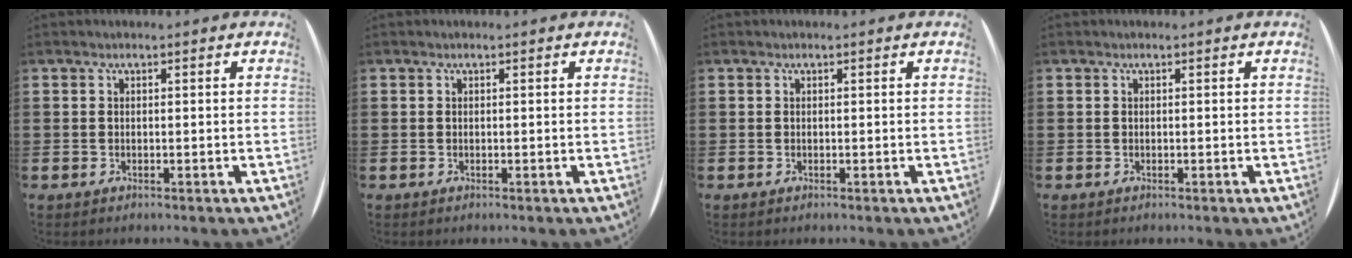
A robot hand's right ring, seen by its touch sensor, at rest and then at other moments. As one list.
[{"total": 0.0}, {"total": 0.0}, {"total": 0.0}]